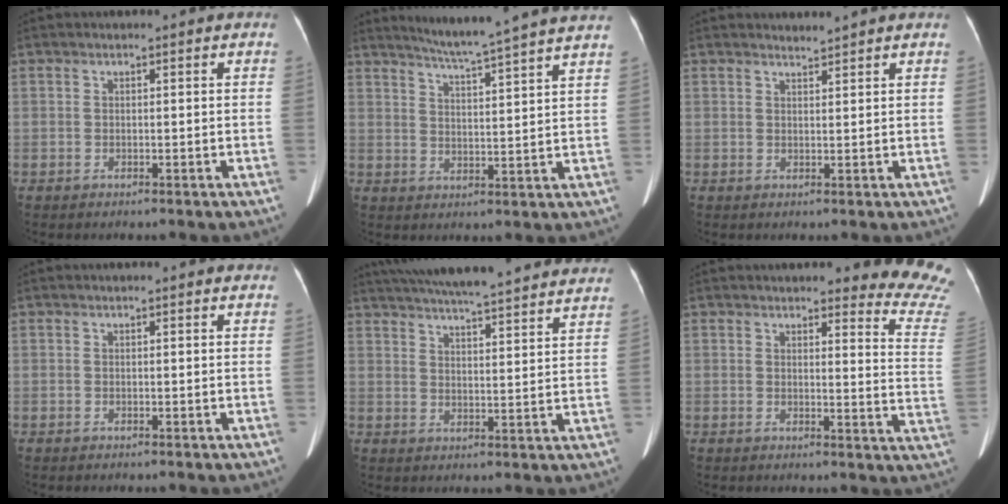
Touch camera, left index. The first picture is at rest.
{"total": 12.8, "force": [11.3, -1.7, 5.7], "torque": [-0.097, -0.012, 0.148]}
{"total": 1.2, "force": [1.2, -0.3, -0.2], "torque": [-0.009, -0.001, 0.024]}
{"total": 1.7, "force": [1.4, 0.4, 0.8], "torque": [-0.010, 0.018, 0.012]}
{"total": 26.9, "force": [24.1, 2.6, 11.5], "torque": [-0.194, 0.005, 0.313]}
{"total": 11.6, "force": [11.3, 0.3, 2.4], "torque": [0.002, -0.098, 0.090]}